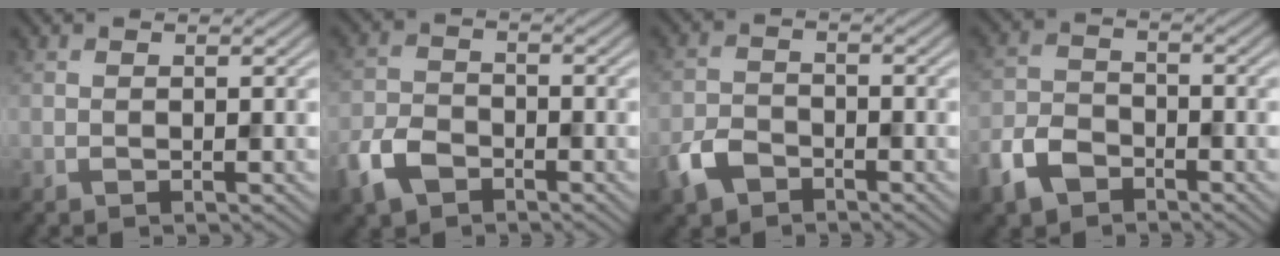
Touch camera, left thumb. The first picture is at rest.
{"total": 5.5, "force": [-3.4, 3.3, 2.7], "torque": [-0.067, -0.005, -0.079]}
{"total": 4.4, "force": [-2.9, 2.6, 2.0], "torque": [-0.046, -0.006, -0.069]}
{"total": 6.0, "force": [-4.0, 3.5, 2.7], "torque": [-0.067, -0.005, -0.093]}